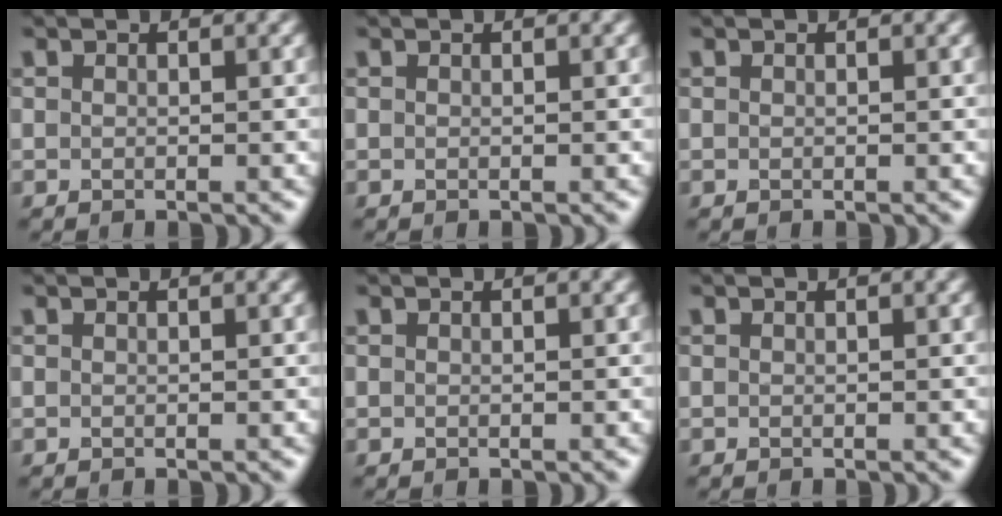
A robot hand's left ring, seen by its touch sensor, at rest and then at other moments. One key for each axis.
{"total": 0.0}
{"total": 0.0}
{"total": 0.0}
{"total": 0.0}
{"total": 0.0}